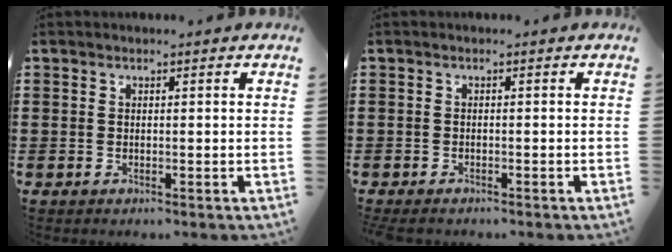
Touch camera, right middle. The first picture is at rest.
{"total": 0.8, "force": [-0.7, 0.2, 0.3], "torque": [-0.008, -0.003, -0.014]}